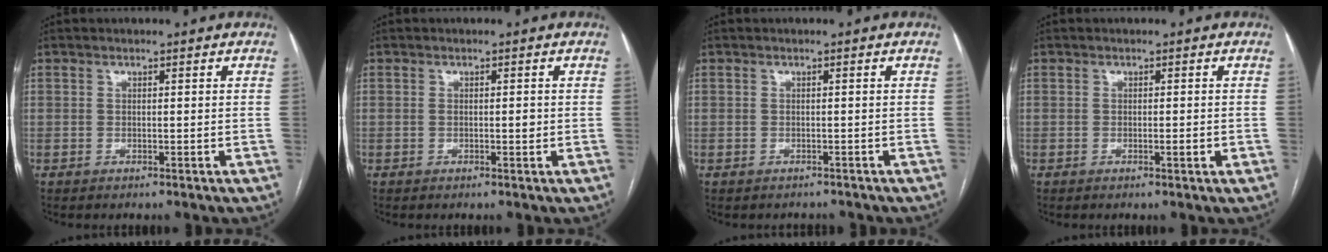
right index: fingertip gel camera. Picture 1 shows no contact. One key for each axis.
{"total": 1.3, "fx": -0.1, "fy": 0.5, "fz": 1.2, "tx": -0.023, "ty": -0.002, "tz": 0.000}
{"total": 1.7, "fx": -1.5, "fy": 0.8, "fz": -0.1, "tx": 0.001, "ty": 0.001, "tz": -0.022}
{"total": 1.2, "fx": -0.3, "fy": 0.1, "fz": 1.2, "tx": -0.019, "ty": -0.003, "tz": -0.004}